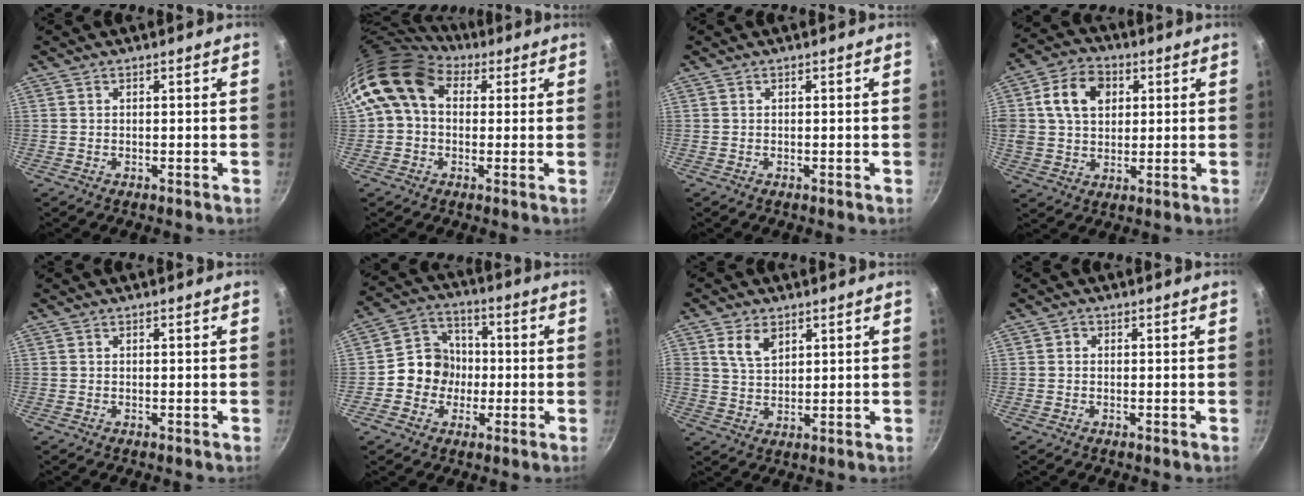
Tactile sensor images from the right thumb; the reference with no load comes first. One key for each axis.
{"total": 12.2, "fx": 3.0, "fy": 9.1, "fz": 7.4, "tx": -0.115, "ty": 0.015, "tz": 0.032}
{"total": 0.0}
{"total": 12.1, "fx": 3.4, "fy": 9.1, "fz": 7.2, "tx": -0.112, "ty": 0.008, "tz": 0.047}
{"total": 0.0}
{"total": 9.8, "fx": -1.5, "fy": 8.8, "fz": 4.0, "tx": -0.026, "ty": 0.027, "tz": -0.043}
{"total": 5.7, "fx": 2.7, "fy": 3.6, "fz": 3.5, "tx": -0.054, "ty": -0.011, "tz": 0.055}
{"total": 0.7, "fx": -0.1, "fy": 0.7, "fz": 0.3, "tx": -0.004, "ty": 0.004, "tz": -0.003}